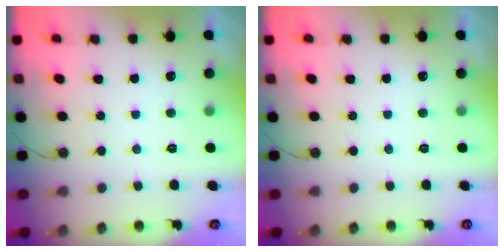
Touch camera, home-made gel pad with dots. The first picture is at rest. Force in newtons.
{"total": 0.0}